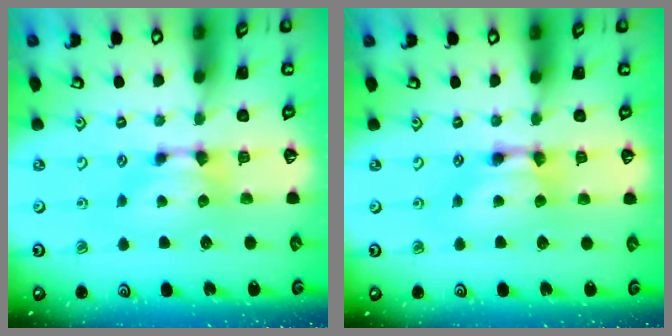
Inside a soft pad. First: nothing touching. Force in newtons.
{"total": 2.0, "press": 2.0, "slide": 0.1}